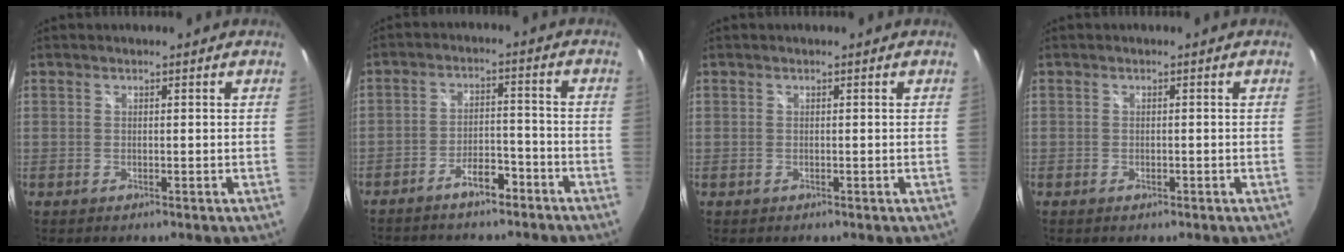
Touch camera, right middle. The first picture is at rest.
{"total": 7.8, "force": [-6.3, 2.9, 3.6], "torque": [-0.079, 0.020, -0.093]}
{"total": 0.0}
{"total": 0.7, "force": [-0.5, 0.5, 0.2], "torque": [-0.004, -0.002, -0.009]}